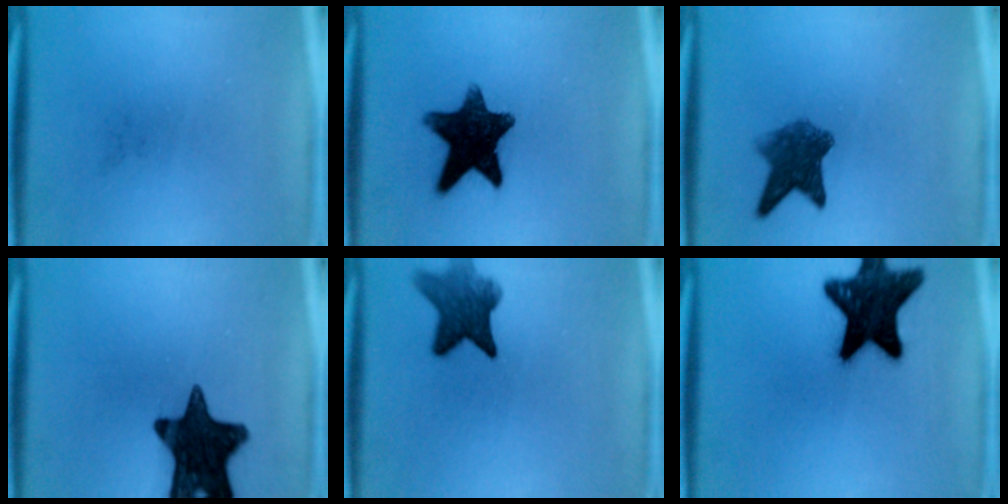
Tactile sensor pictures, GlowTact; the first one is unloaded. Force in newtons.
{"total": 12.9}
{"total": 6.3}
{"total": 16.3}
{"total": 7.5}
{"total": 17.7}